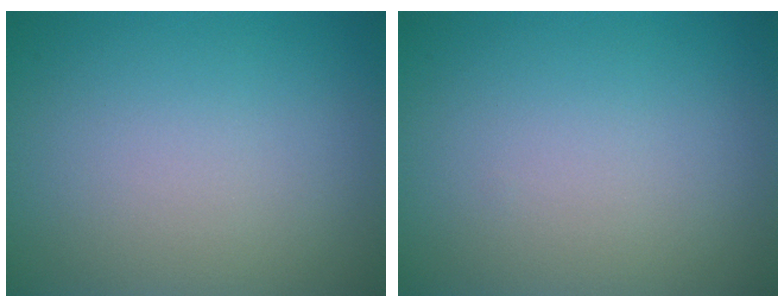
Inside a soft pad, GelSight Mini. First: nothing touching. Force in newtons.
{"total": 0.0}